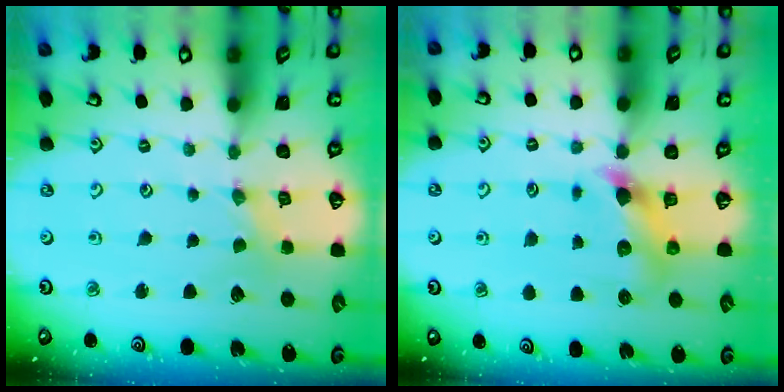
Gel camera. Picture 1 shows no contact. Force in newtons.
{"total": 7.2, "press": 7.2, "slide": 0.6}